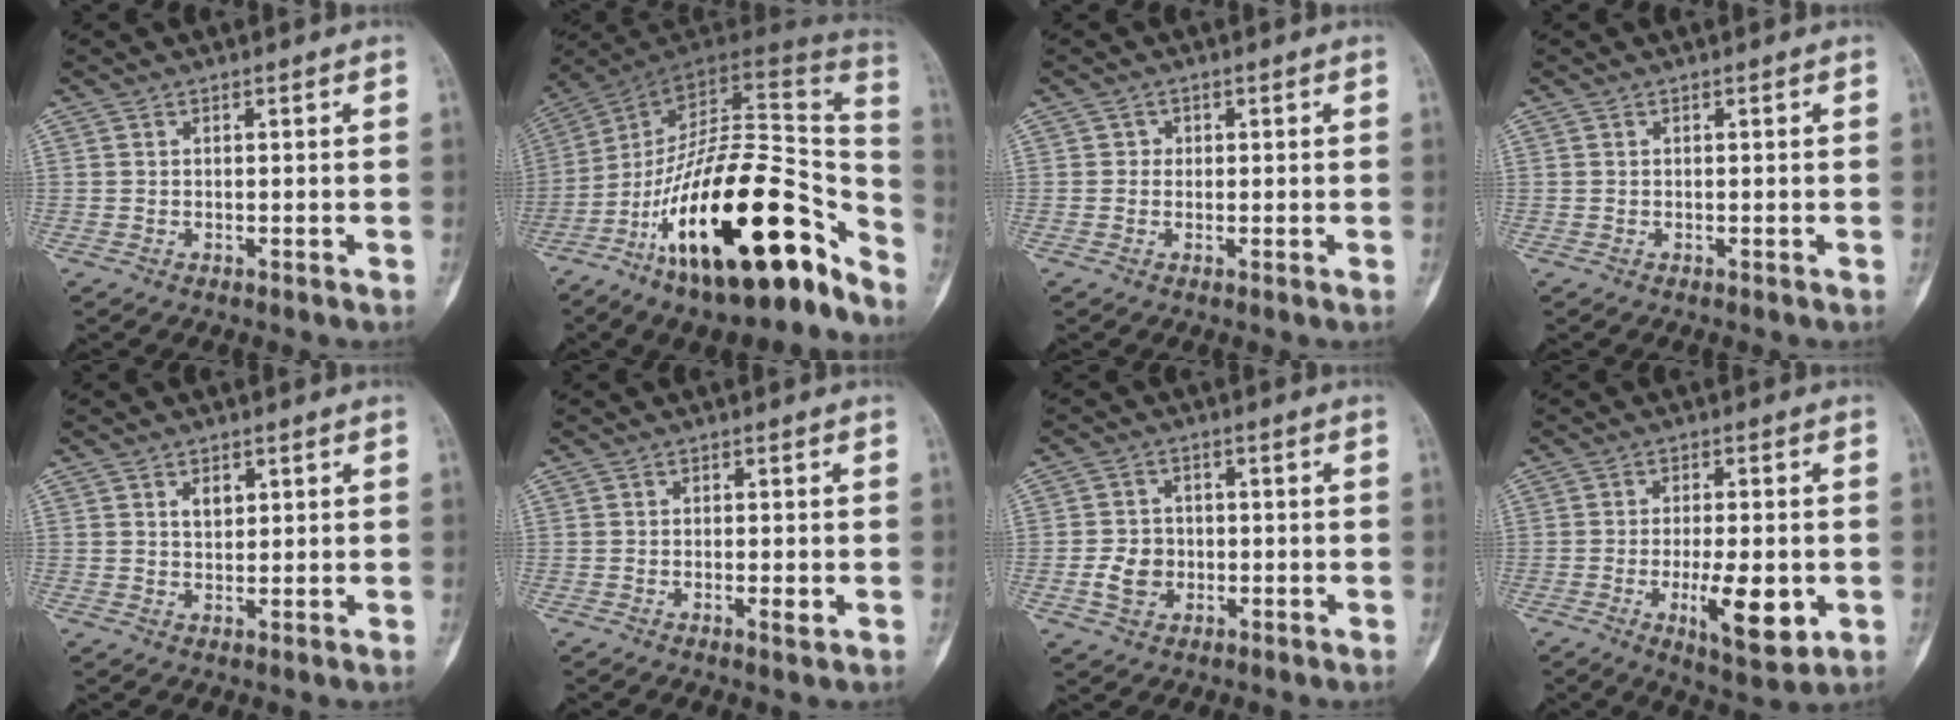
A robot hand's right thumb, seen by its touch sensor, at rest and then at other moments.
{"total": 29.0, "force": [-16.4, 10.7, 21.4], "torque": [-0.257, 0.100, -0.262]}
{"total": 1.1, "force": [0.1, 1.0, 0.2], "torque": [0.004, 0.003, -0.001]}
{"total": 0.0}
{"total": 2.7, "force": [1.2, 1.7, 1.6], "torque": [-0.016, -0.007, 0.022]}
{"total": 2.0, "force": [-0.5, 0.5, 1.9], "torque": [-0.036, -0.005, -0.009]}
{"total": 5.4, "force": [-1.2, 4.6, 2.7], "torque": [-0.035, 0.008, -0.021]}
{"total": 11.0, "force": [-2.7, 3.9, 9.9], "torque": [-0.148, -0.013, -0.035]}